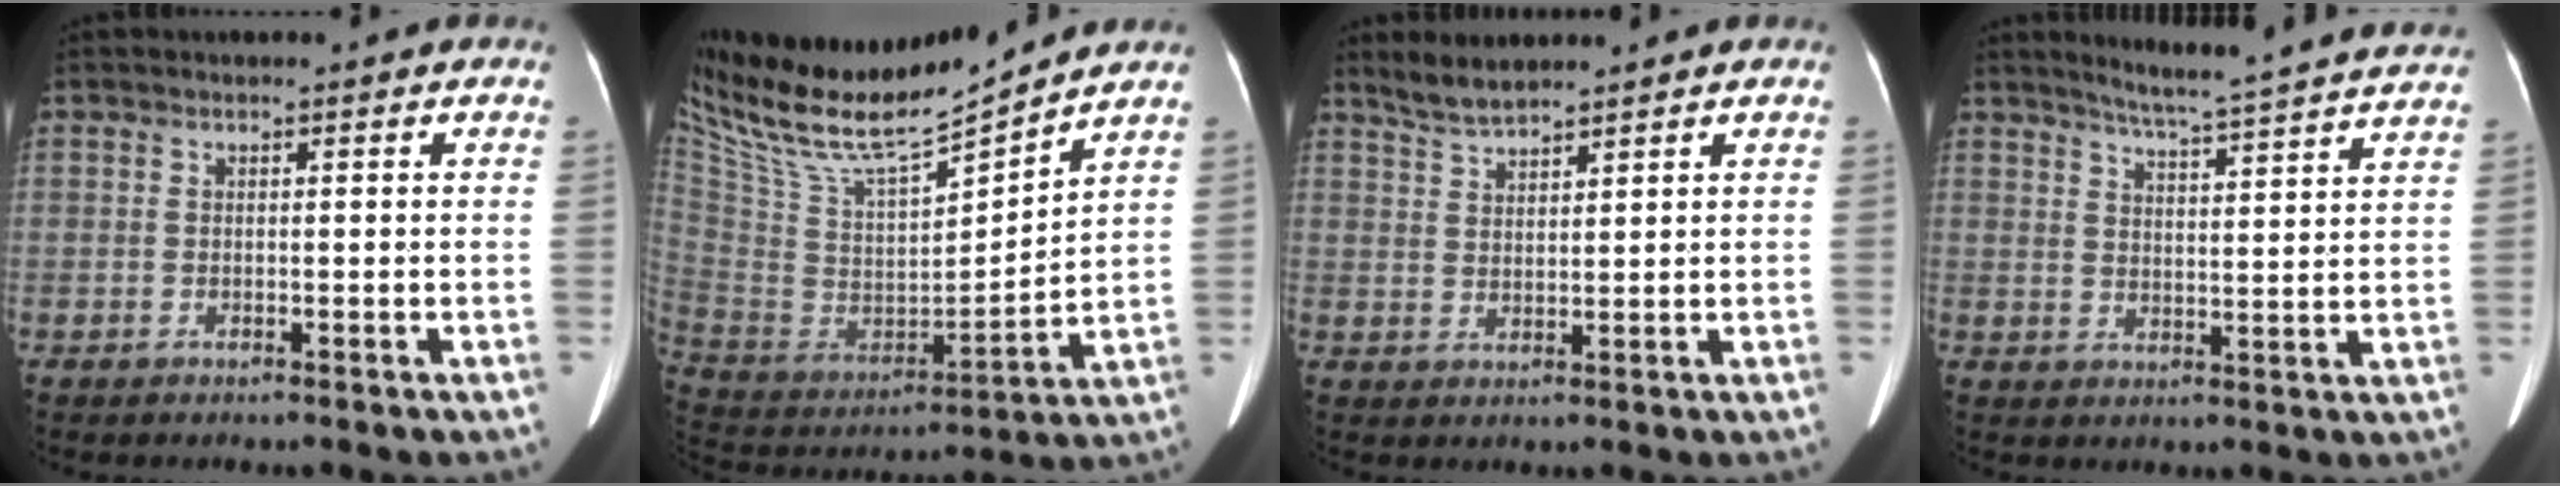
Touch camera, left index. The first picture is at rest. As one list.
[{"total": 19.1, "force": [17.0, 1.3, 8.5], "torque": [-0.181, -0.009, 0.318]}, {"total": 3.9, "force": [3.7, 0.3, 1.2], "torque": [-0.031, 0.010, 0.075]}, {"total": 16.0, "force": [14.7, -0.8, 6.5], "torque": [-0.105, -0.022, 0.184]}]